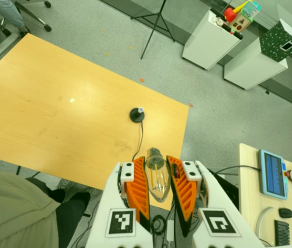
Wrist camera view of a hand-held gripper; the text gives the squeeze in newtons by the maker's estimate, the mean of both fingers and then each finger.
{"total": 21.7, "left": 23.6, "right": 19.7}